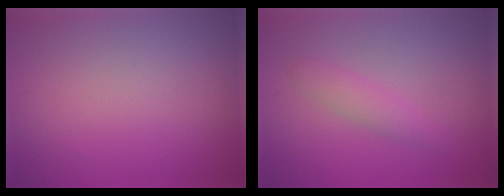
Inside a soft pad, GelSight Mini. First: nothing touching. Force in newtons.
{"total": 1.7, "press": 1.7, "slide": 0.1}